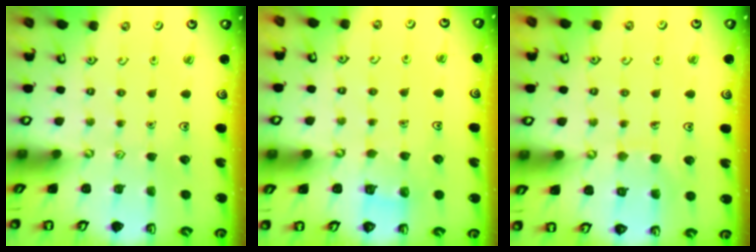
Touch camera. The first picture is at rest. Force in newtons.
{"total": 4.2, "press": 4.2, "slide": 0.4}
{"total": 6.6, "press": 6.6, "slide": 0.5}